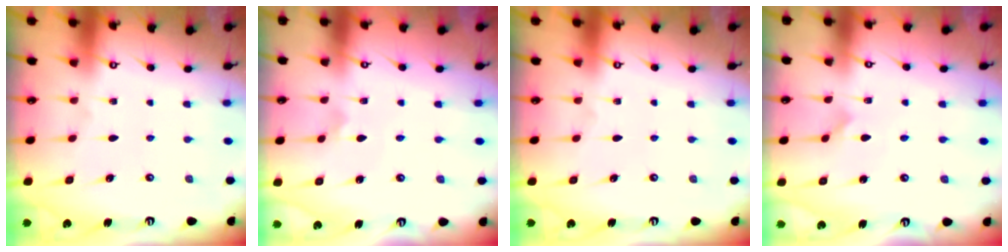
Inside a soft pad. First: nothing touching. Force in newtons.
{"total": 2.5, "press": 2.5, "slide": 0.0}
{"total": 0.0}
{"total": 1.8, "press": 1.8, "slide": 0.1}